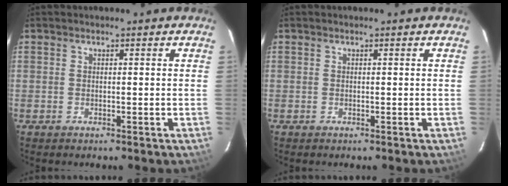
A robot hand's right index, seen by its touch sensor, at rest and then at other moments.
{"total": 0.0}